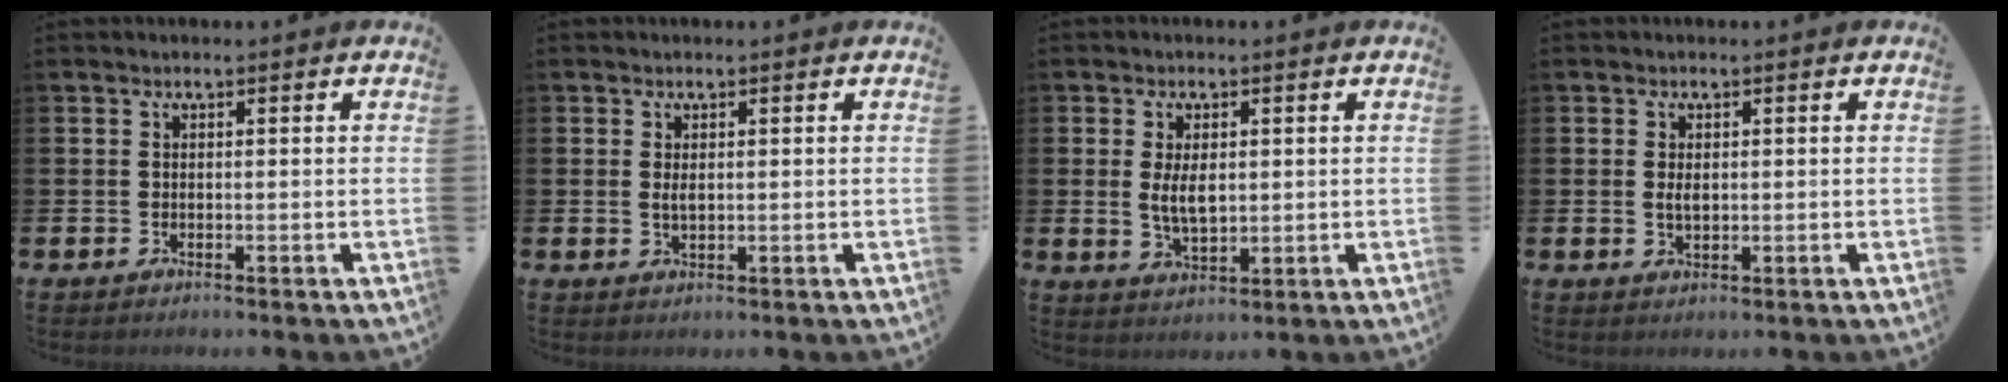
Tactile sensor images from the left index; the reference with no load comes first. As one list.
[{"total": 1.2, "force": [0.4, 0.5, 1.0], "torque": [-0.014, 0.001, 0.003]}, {"total": 4.1, "force": [0.7, 2.1, 3.4], "torque": [-0.055, 0.002, 0.009]}, {"total": 1.4, "force": [0.4, 0.8, 1.1], "torque": [-0.010, 0.000, 0.002]}]